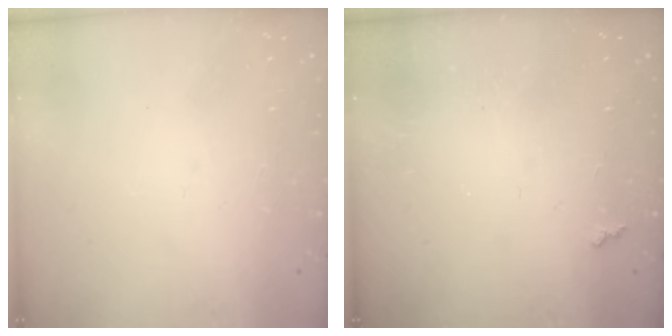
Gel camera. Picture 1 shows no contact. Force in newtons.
{"total": 2.7, "press": 2.7, "slide": 0.5}